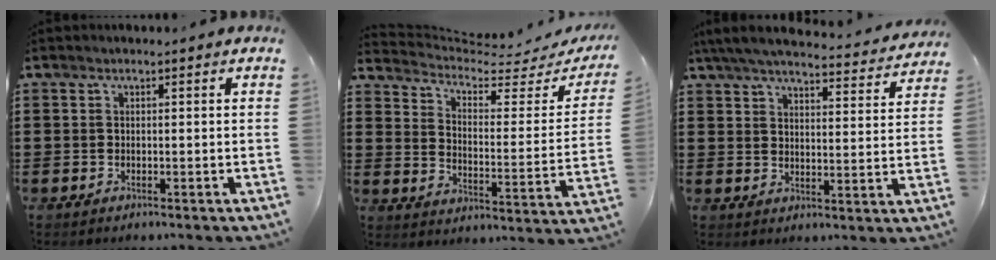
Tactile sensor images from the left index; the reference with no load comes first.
{"total": 4.5, "force": [4.0, 1.1, 1.7], "torque": [-0.060, -0.033, 0.064]}
{"total": 5.6, "force": [5.2, 0.2, 2.1], "torque": [-0.063, -0.033, 0.087]}